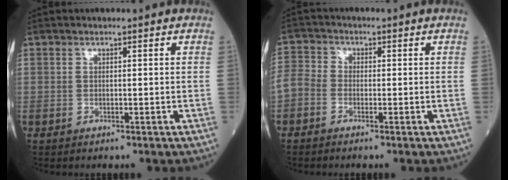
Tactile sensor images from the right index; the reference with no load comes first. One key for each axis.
{"total": 3.3, "fx": -1.5, "fy": 2.5, "fz": 1.6, "tx": -0.039, "ty": 0.006, "tz": -0.039}